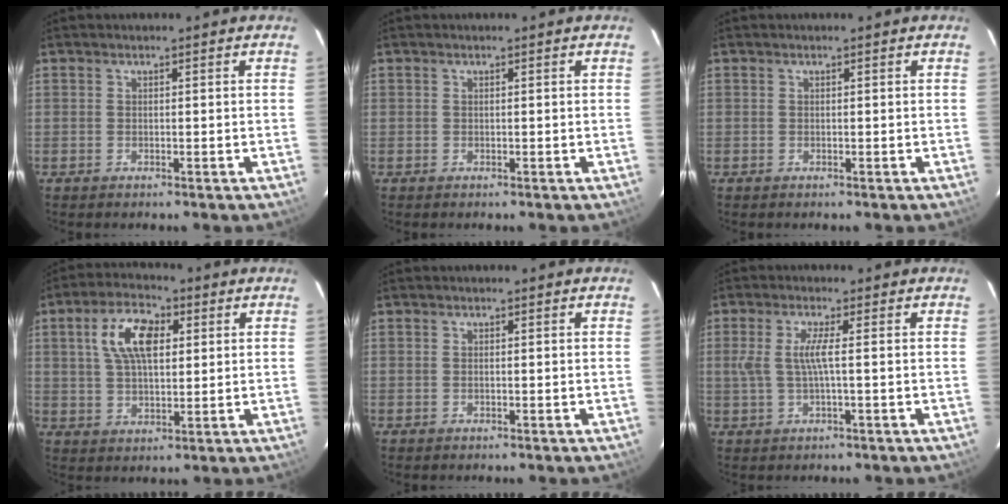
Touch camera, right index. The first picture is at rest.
{"total": 0.0}
{"total": 0.0}
{"total": 9.9, "force": [3.0, 5.0, 8.0], "torque": [-0.154, 0.022, 0.055]}
{"total": 0.0}
{"total": 4.0, "force": [0.0, 0.0, 4.0], "torque": [-0.086, 0.002, 0.006]}